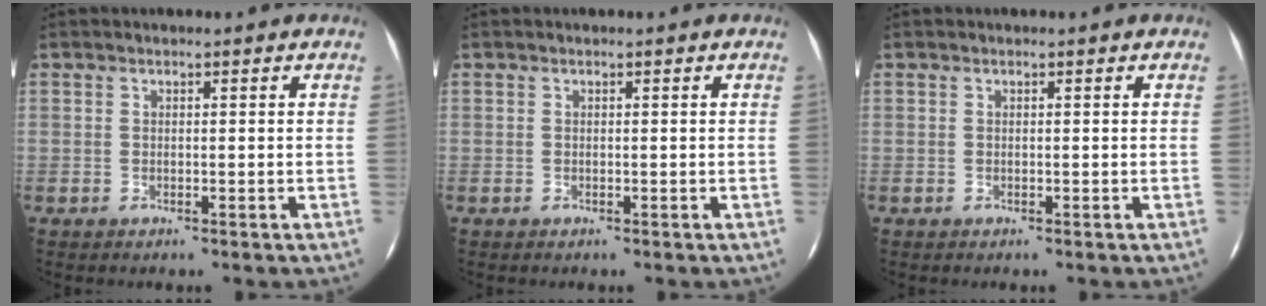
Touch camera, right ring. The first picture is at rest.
{"total": 0.0}
{"total": 0.0}